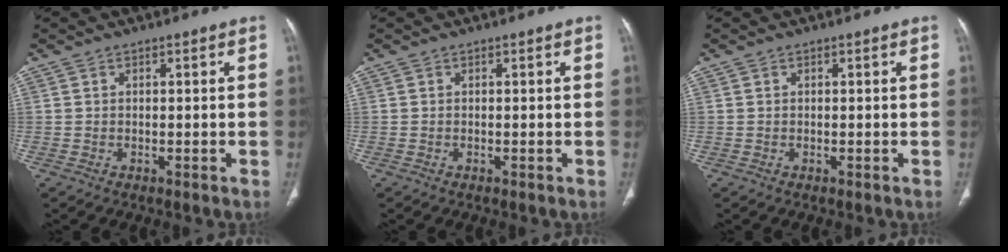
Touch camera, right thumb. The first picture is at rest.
{"total": 0.0}
{"total": 0.0}